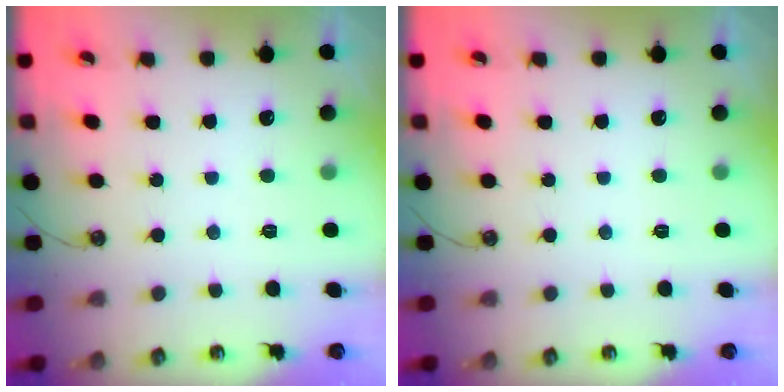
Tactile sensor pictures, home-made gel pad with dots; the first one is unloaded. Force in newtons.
{"total": 0.0}